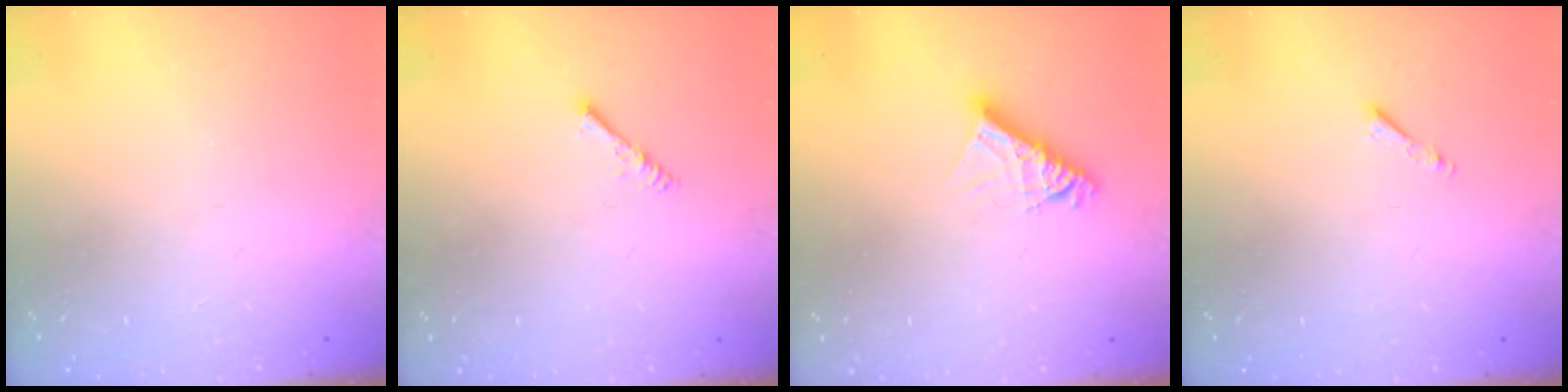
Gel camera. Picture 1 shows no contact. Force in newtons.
{"total": 2.2, "press": 2.1, "slide": 0.5}
{"total": 8.4, "press": 8.4, "slide": 0.7}
{"total": 0.8, "press": 0.7, "slide": 0.3}